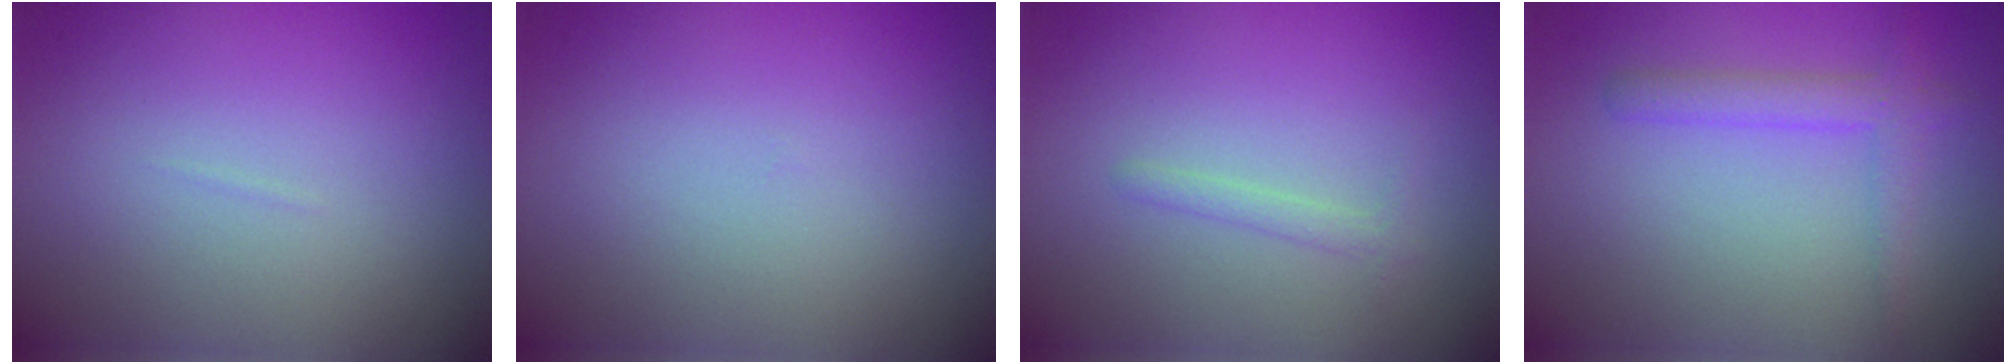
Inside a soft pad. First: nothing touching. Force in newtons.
{"total": 0.0}
{"total": 1.0, "press": 1.0, "slide": 0.0}
{"total": 2.1, "press": 2.1, "slide": 0.2}